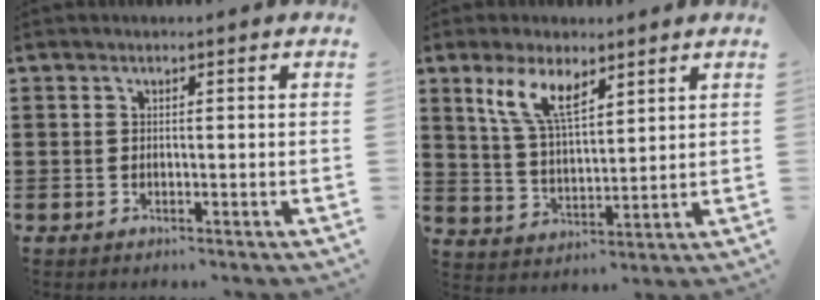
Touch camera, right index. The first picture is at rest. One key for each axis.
{"total": 8.0, "fx": 5.0, "fy": 2.7, "fz": 5.6, "tx": -0.125, "ty": -0.001, "tz": 0.091}